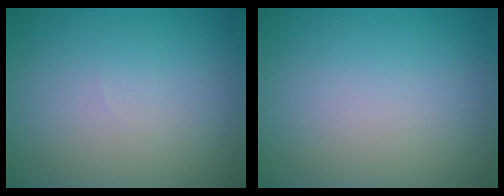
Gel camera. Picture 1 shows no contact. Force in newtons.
{"total": 0.0}